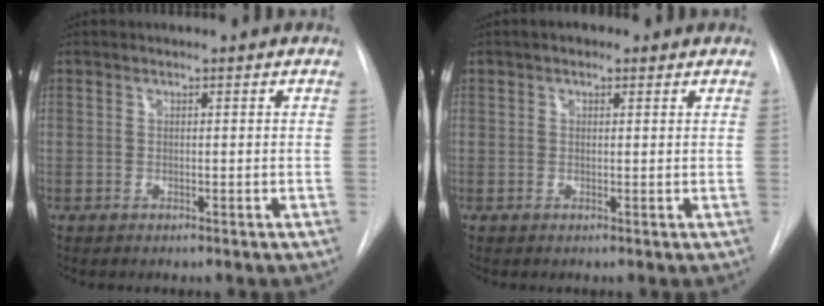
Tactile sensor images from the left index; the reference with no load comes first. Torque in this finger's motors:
{"motor_torque": [0.21, -0.01, -0.19, 0.01]}